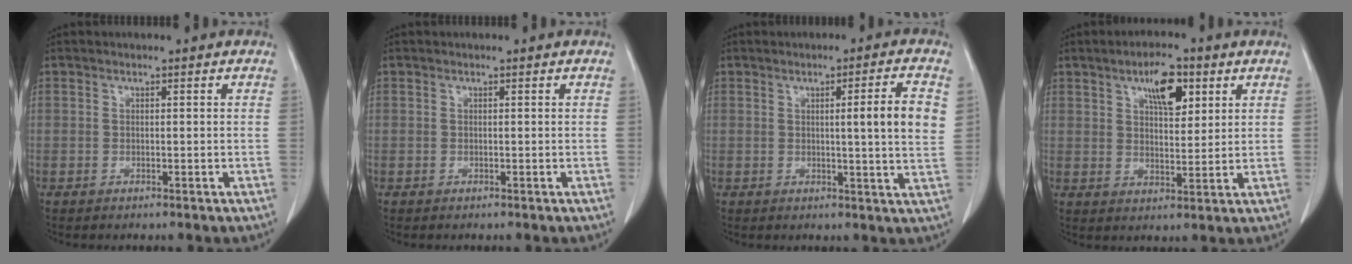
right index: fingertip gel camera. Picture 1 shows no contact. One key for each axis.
{"total": 0.0}
{"total": 7.1, "fx": 1.3, "fy": -0.4, "fz": 7.0, "tx": -0.094, "ty": -0.004, "tz": 0.014}
{"total": 7.0, "fx": 3.5, "fy": 2.6, "fz": 5.5, "tx": -0.091, "ty": 0.005, "tz": 0.057}